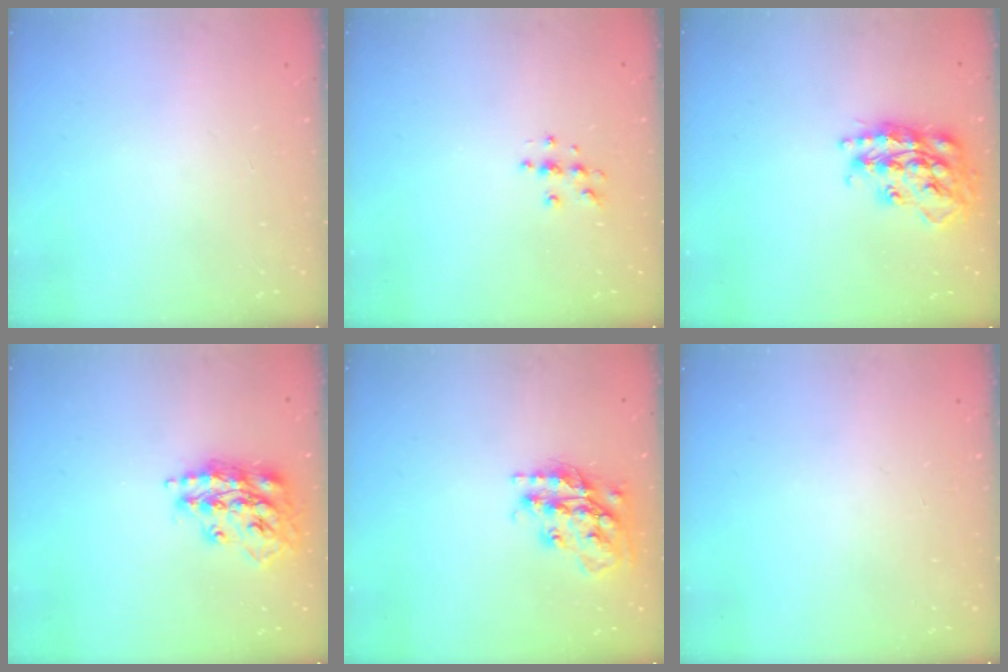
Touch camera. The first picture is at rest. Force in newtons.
{"total": 4.9, "press": 4.8, "slide": 0.6}
{"total": 19.5, "press": 19.4, "slide": 1.3}
{"total": 16.1, "press": 16.0, "slide": 1.6}
{"total": 18.7, "press": 18.6, "slide": 1.5}
{"total": 0.0}